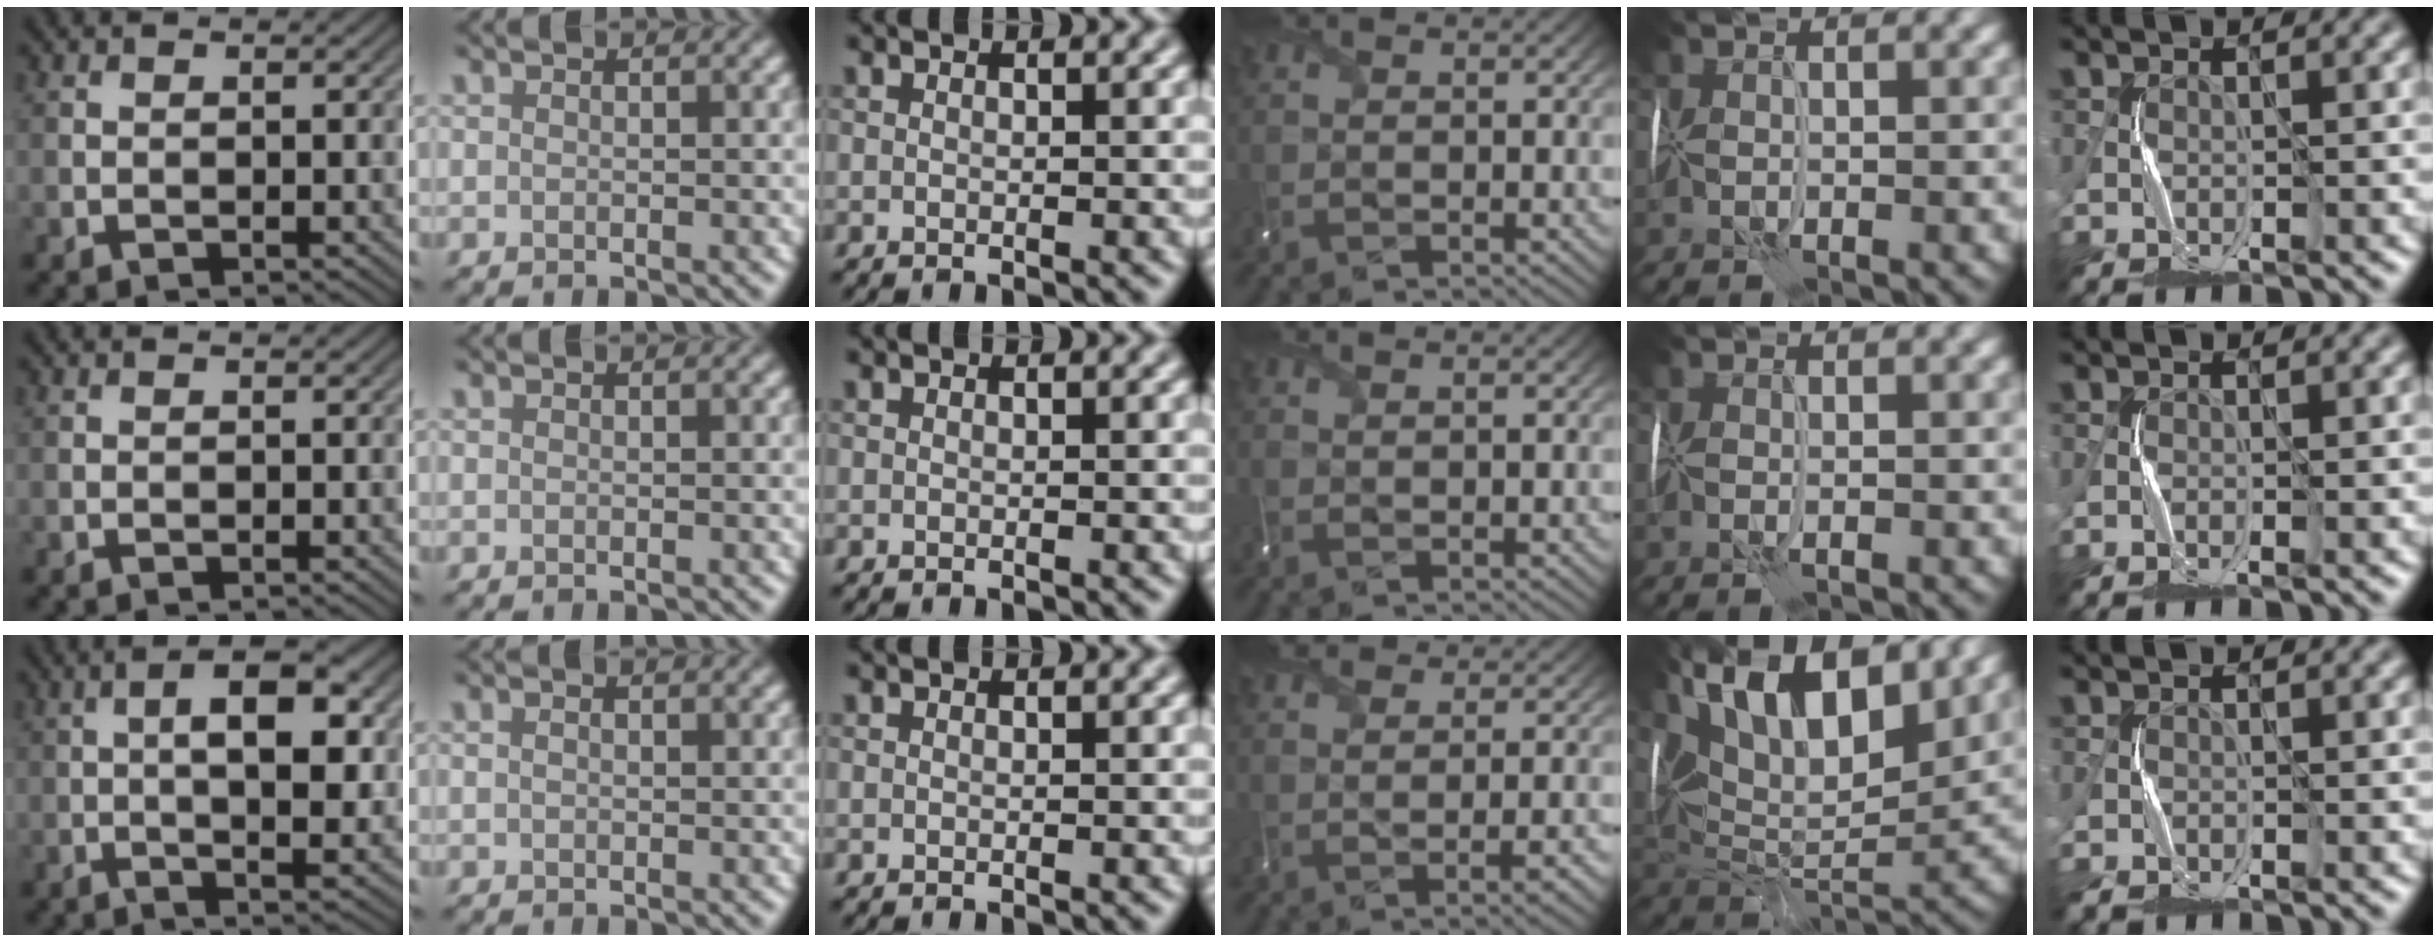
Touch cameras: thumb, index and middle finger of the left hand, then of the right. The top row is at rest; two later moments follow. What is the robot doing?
{"motion": "wrap", "object": "scarf"}